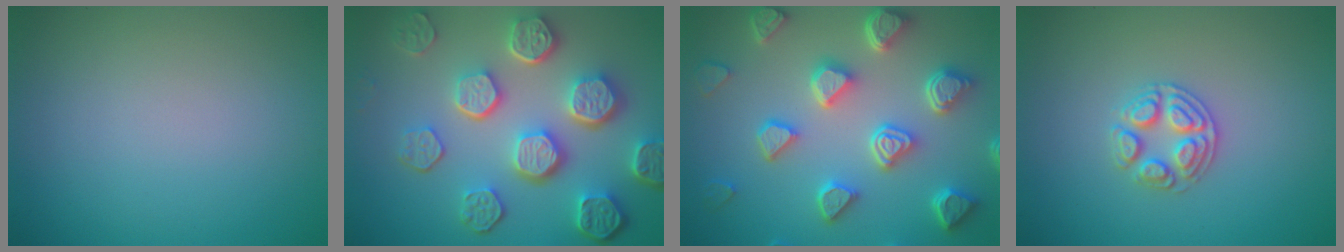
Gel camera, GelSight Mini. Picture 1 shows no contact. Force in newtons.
{"total": 8.3, "press": 6.2, "slide": 5.5}
{"total": 7.0, "press": 5.5, "slide": 4.3}
{"total": 2.7, "press": 2.6, "slide": 0.7}